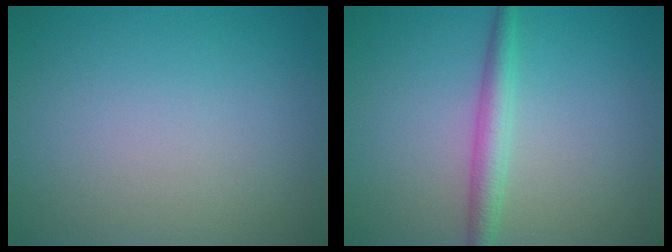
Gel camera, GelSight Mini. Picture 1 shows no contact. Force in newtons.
{"total": 2.6, "press": 2.6, "slide": 0.0}